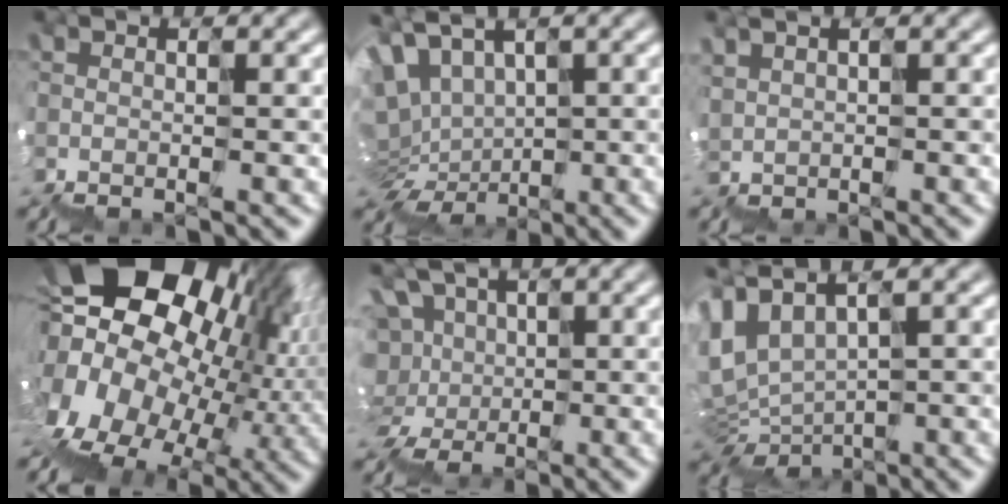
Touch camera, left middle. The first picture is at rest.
{"total": 4.8, "force": [0.4, 3.4, 3.3], "torque": [-0.086, 0.008, 0.013]}
{"total": 0.6, "force": [0.6, 0.2, 0.1], "torque": [-0.020, 0.016, 0.026]}
{"total": 18.4, "force": [1.9, 12.7, 13.1], "torque": [-0.240, 0.016, 0.028]}
{"total": 6.2, "force": [1.8, 5.8, 1.2], "torque": [-0.051, 0.044, -0.005]}
{"total": 3.5, "force": [1.7, 2.1, 2.2], "torque": [-0.100, 0.005, 0.041]}